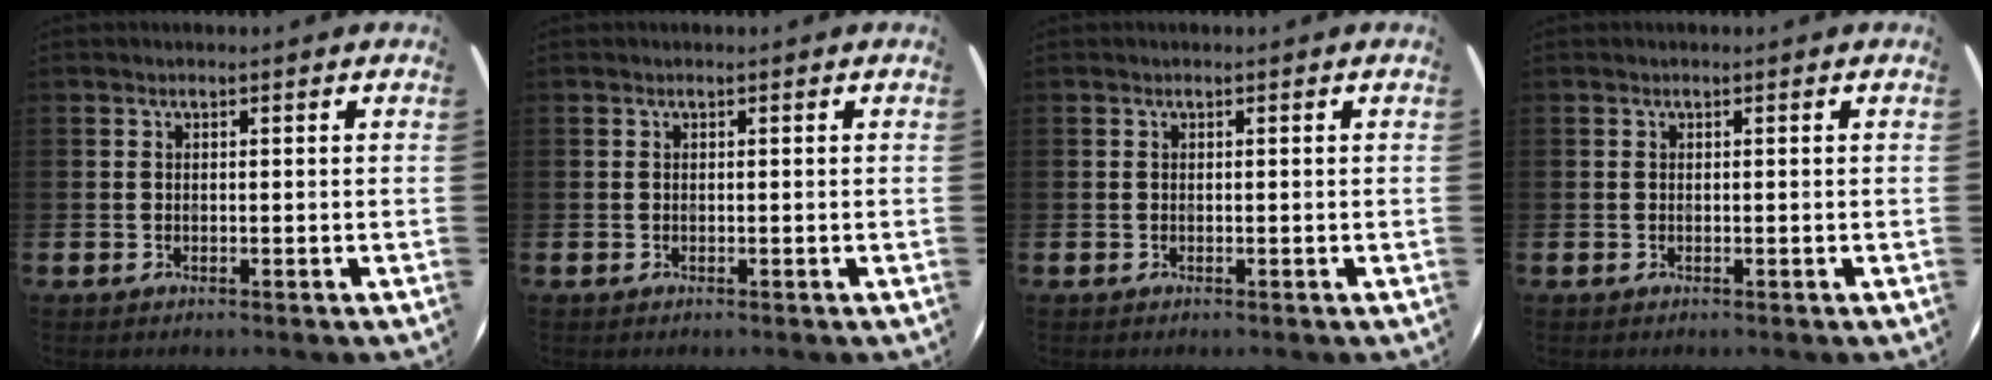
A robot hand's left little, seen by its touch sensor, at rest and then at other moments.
{"total": 0.0}
{"total": 0.0}
{"total": 0.0}